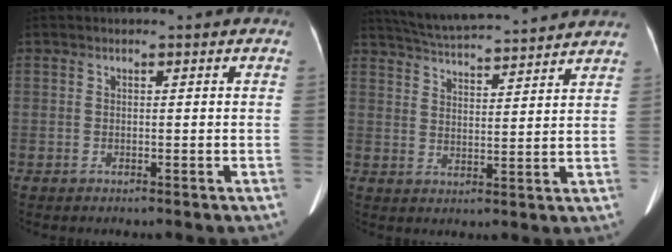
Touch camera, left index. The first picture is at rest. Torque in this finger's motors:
{"motor_torque": [0.03, -0.73, 0.00, 0.00]}